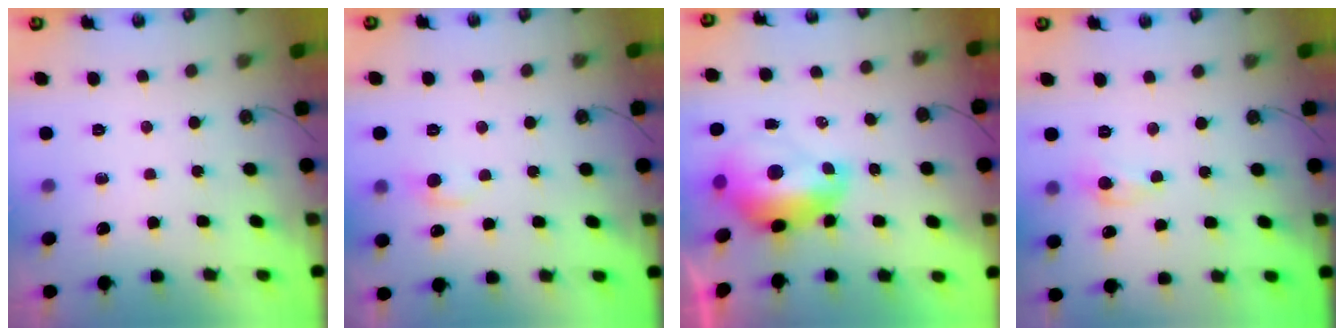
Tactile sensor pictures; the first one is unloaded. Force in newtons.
{"total": 0.8, "press": 0.1, "slide": 0.8}
{"total": 3.3, "press": 3.2, "slide": 0.7}
{"total": 0.0}